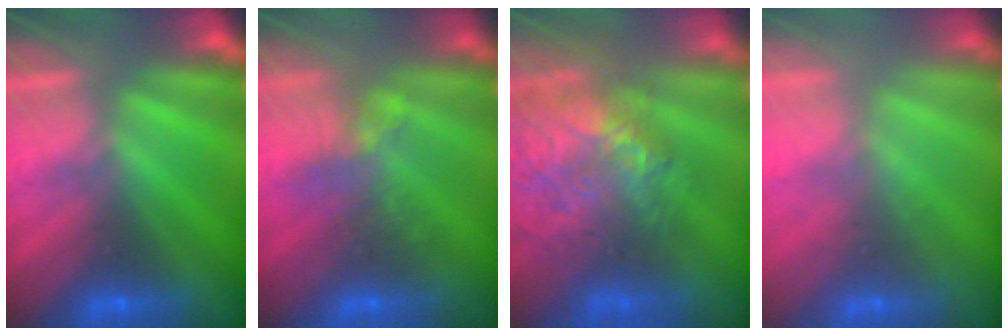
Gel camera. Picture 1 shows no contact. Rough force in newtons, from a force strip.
{"total": 2.6}
{"total": 10.5}
{"total": 2.1}